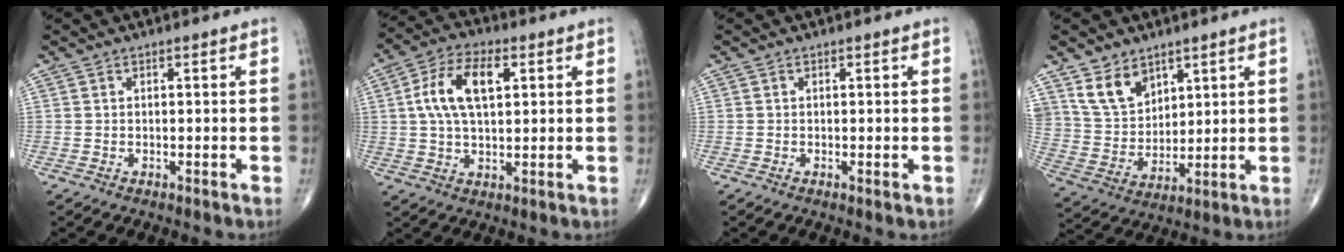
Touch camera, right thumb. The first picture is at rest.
{"total": 11.2, "force": [2.6, 5.7, 9.2], "torque": [-0.175, 0.013, 0.044]}
{"total": 0.5, "force": [-0.1, 0.1, 0.5], "torque": [-0.010, -0.002, -0.004]}
{"total": 9.8, "force": [6.2, 6.4, 4.0], "torque": [-0.054, -0.035, 0.132]}